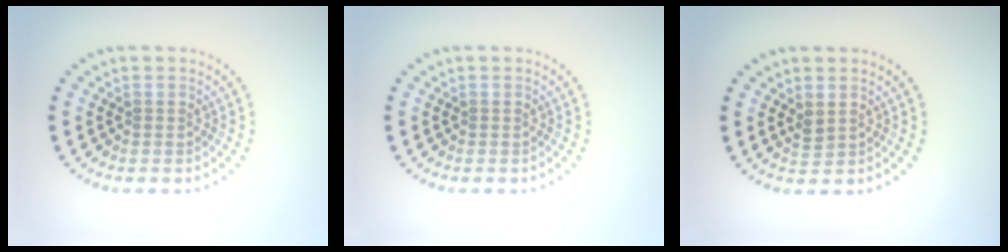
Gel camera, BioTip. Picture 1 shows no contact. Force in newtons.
{"total": 0.0}
{"total": 1.0, "press": 0.9, "slide": 0.3}